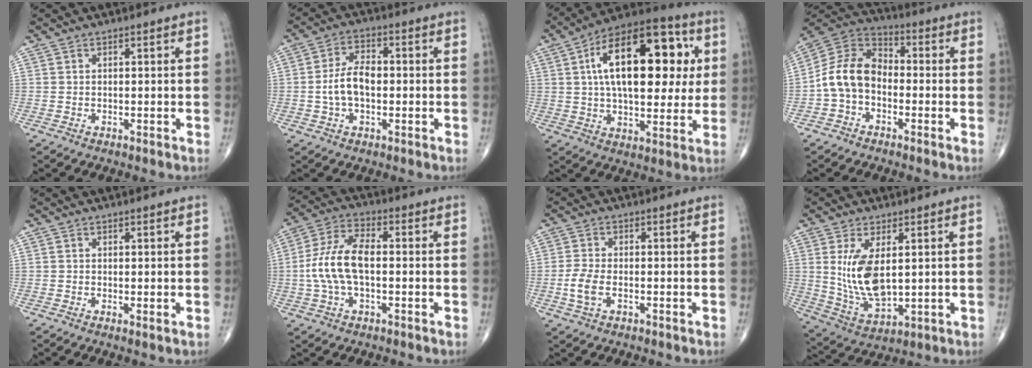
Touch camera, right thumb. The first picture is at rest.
{"total": 7.5, "force": [-0.7, 4.4, 6.1], "torque": [-0.115, 0.019, -0.017]}
{"total": 24.9, "force": [5.3, 12.5, 20.9], "torque": [-0.299, 0.013, 0.072]}
{"total": 10.9, "force": [-2.4, 7.9, 7.2], "torque": [-0.122, 0.039, -0.060]}
{"total": 0.8, "force": [-0.1, 0.2, 0.8], "torque": [-0.016, -0.004, -0.004]}
{"total": 11.1, "force": [-0.7, 5.6, 9.5], "torque": [-0.206, 0.030, -0.017]}
{"total": 4.6, "force": [-1.3, 2.4, 3.6], "torque": [-0.086, 0.006, -0.025]}
{"total": 11.2, "force": [2.0, 5.5, 9.6], "torque": [-0.181, -0.021, 0.053]}